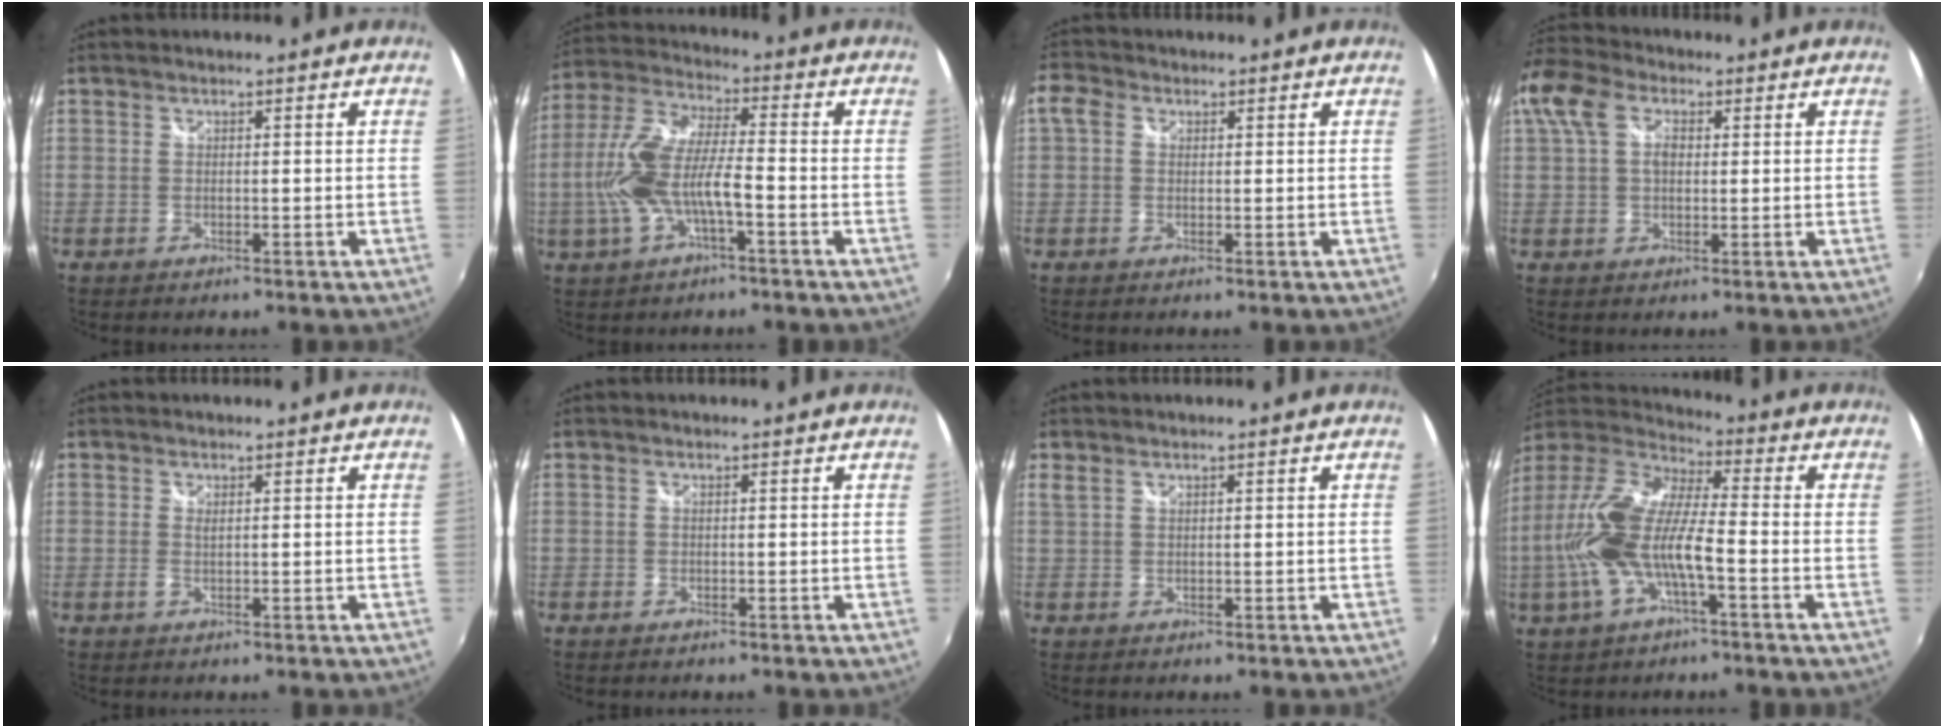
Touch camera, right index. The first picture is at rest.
{"total": 13.0, "force": [-3.4, 4.0, 11.8], "torque": [-0.255, 0.002, -0.065]}
{"total": 3.2, "force": [0.4, 2.7, 1.7], "torque": [-0.038, 0.012, 0.002]}
{"total": 12.6, "force": [3.3, 8.8, 8.4], "torque": [-0.194, 0.034, 0.055]}
{"total": 0.8, "force": [0.1, 0.2, 0.8], "torque": [-0.015, 0.000, 0.000]}
{"total": 0.0}
{"total": 1.0, "force": [0.7, 0.3, 0.7], "torque": [-0.015, 0.002, 0.013]}
{"total": 16.2, "force": [-3.7, 4.8, 15.0], "torque": [-0.308, -0.002, -0.073]}